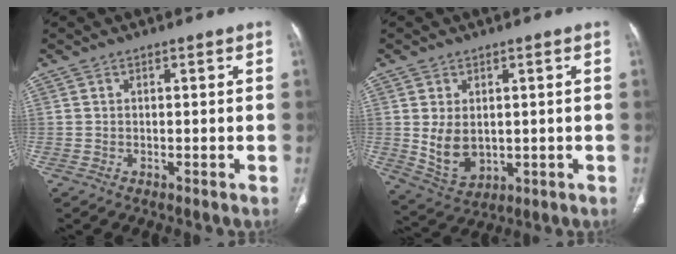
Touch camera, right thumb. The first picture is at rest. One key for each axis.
{"total": 7.6, "fx": 0.4, "fy": 5.2, "fz": 5.4, "tx": -0.088, "ty": -0.014, "tz": 0.030}